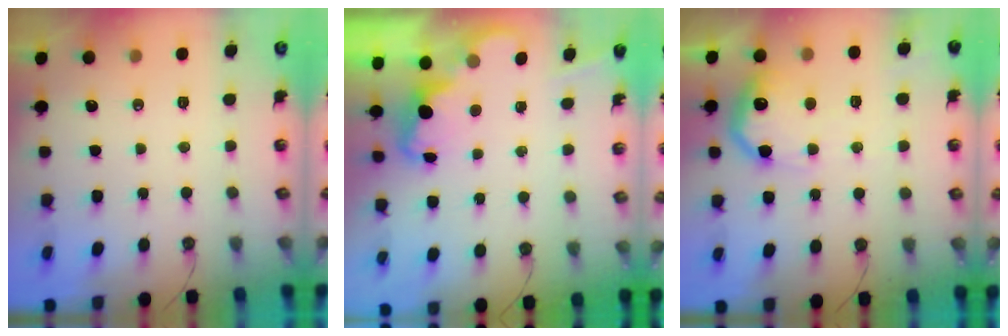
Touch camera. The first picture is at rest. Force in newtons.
{"total": 2.4, "press": 2.4, "slide": 0.5}
{"total": 15.5, "press": 15.5, "slide": 1.1}